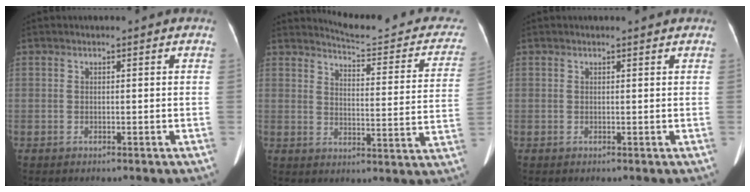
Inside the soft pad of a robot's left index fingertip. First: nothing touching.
{"total": 16.7, "force": [15.8, 2.8, 4.6], "torque": [-0.040, -0.057, 0.173]}
{"total": 0.9, "force": [0.9, -0.1, 0.2], "torque": [-0.009, 0.000, 0.012]}